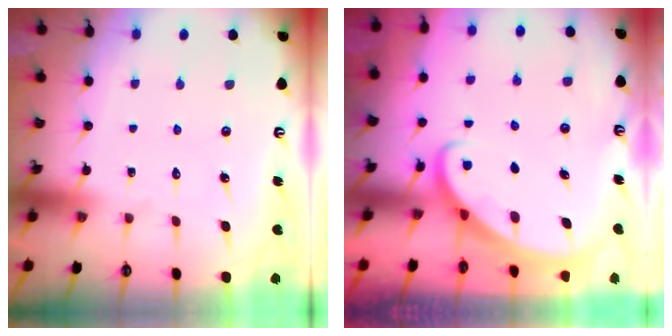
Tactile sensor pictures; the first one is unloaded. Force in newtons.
{"total": 2.6, "press": 2.6, "slide": 0.3}